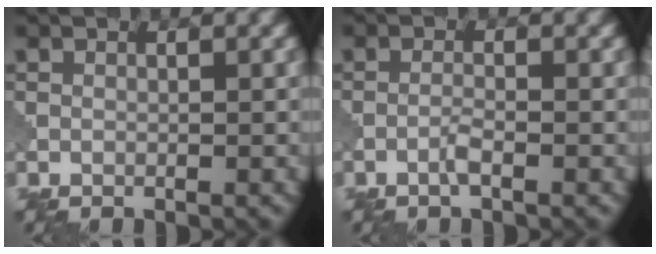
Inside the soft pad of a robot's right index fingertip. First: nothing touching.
{"total": 1.3, "force": [-0.7, 0.1, 1.0], "torque": [-0.020, 0.004, -0.017]}